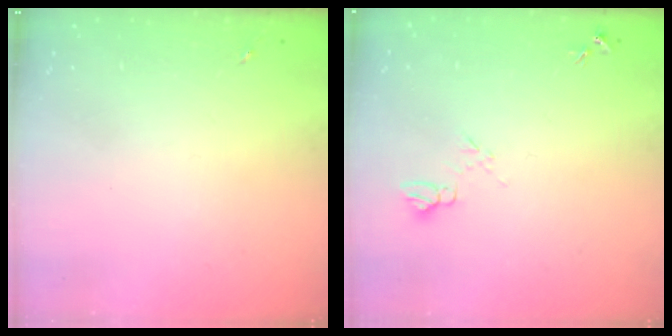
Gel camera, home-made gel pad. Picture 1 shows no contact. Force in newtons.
{"total": 7.1, "press": 7.1, "slide": 0.7}